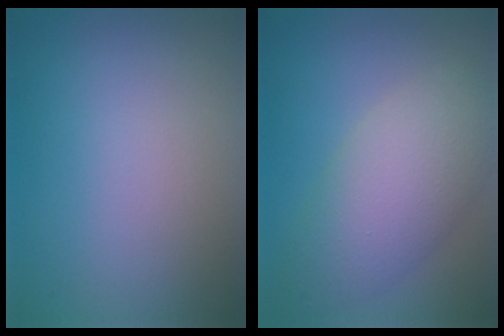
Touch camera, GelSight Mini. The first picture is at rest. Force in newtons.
{"total": 6.6, "press": 6.6, "slide": 0.2}